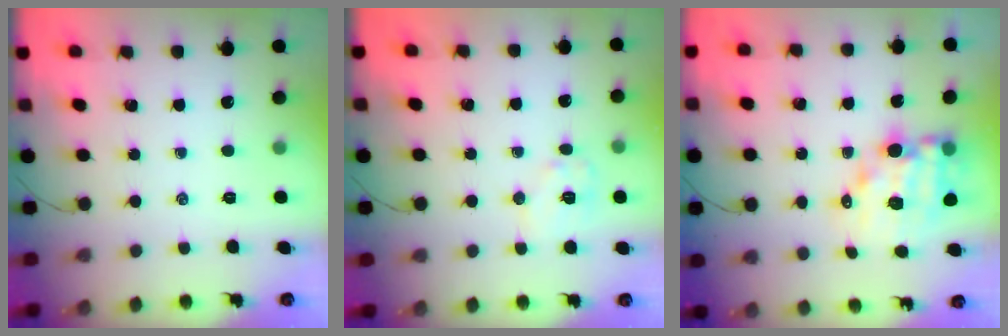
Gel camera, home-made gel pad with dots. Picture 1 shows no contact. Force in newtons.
{"total": 7.1, "press": 7.1, "slide": 0.5}
{"total": 12.5, "press": 11.9, "slide": 3.6}